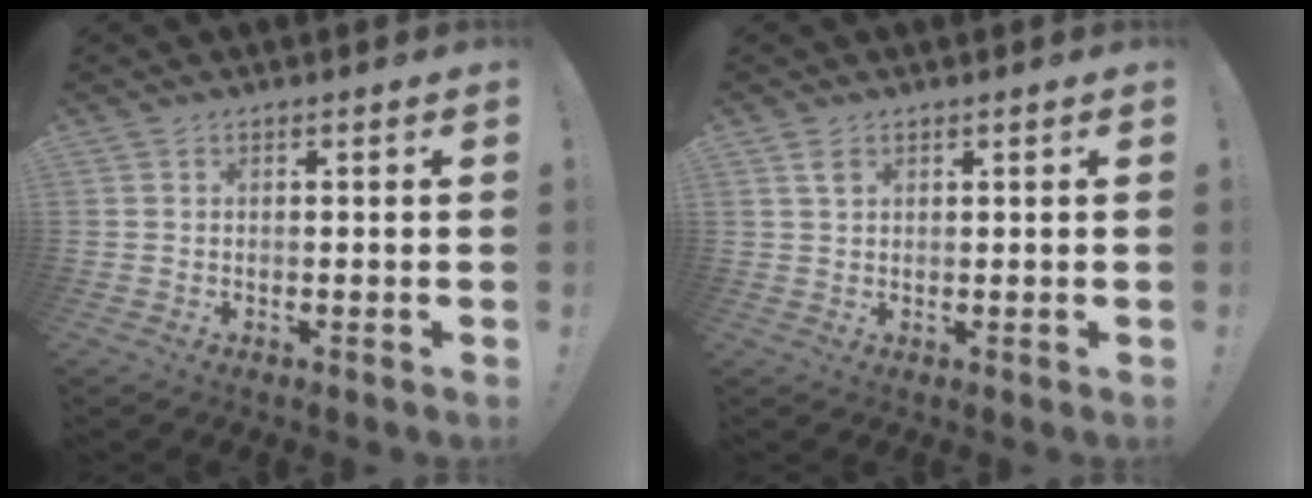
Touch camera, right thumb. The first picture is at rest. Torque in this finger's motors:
{"motor_torque": [-0.01, 0.03, 0.09, 0.34, -0.04]}